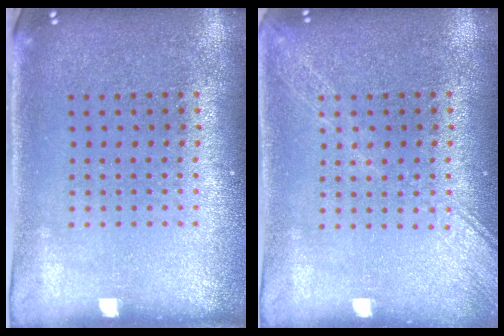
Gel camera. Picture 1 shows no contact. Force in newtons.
{"total": 2.6, "press": 2.6, "slide": 0.3}